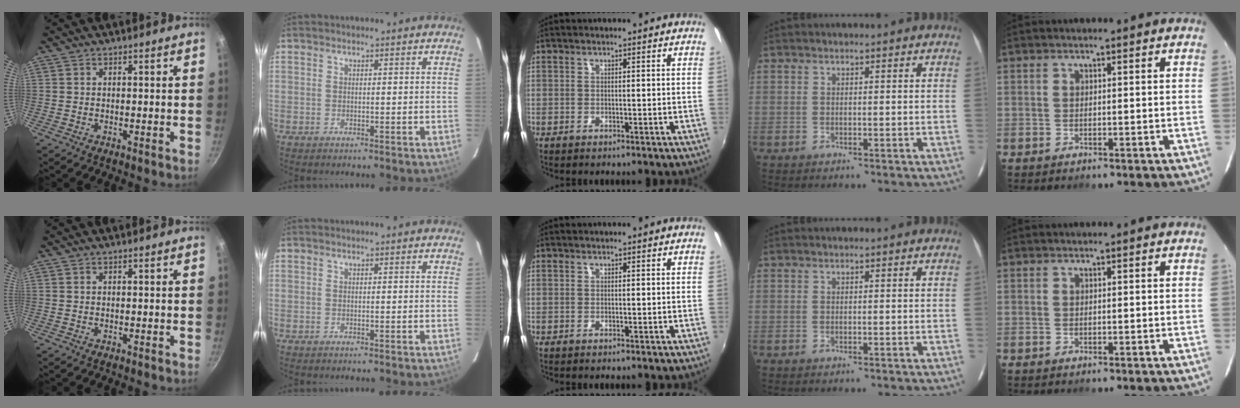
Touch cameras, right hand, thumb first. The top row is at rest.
{}